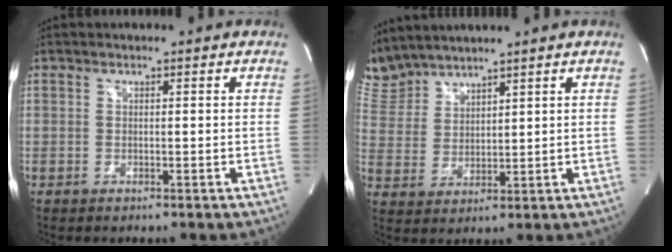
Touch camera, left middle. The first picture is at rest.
{"total": 7.0, "force": [6.9, 1.0, 0.3], "torque": [-0.029, 0.016, 0.157]}